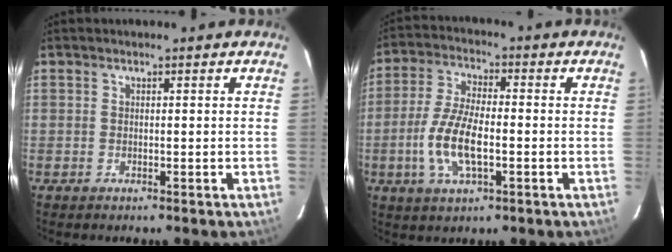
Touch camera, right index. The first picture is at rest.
{"total": 10.4, "force": [-2.6, 3.9, 9.3], "torque": [-0.194, -0.001, -0.052]}